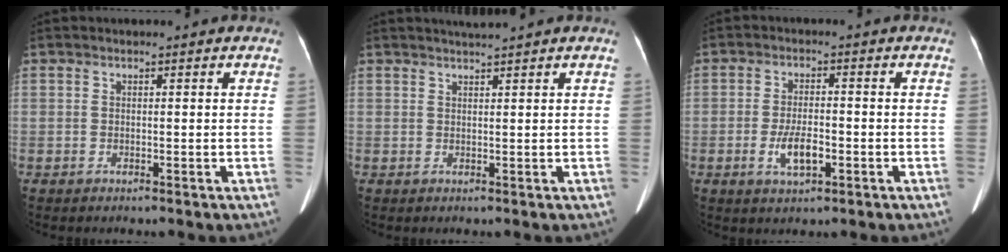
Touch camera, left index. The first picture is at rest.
{"total": 1.9, "force": [1.7, -0.7, 0.5], "torque": [-0.006, 0.006, 0.035]}
{"total": 4.9, "force": [-1.7, 1.7, 4.3], "torque": [-0.088, -0.002, -0.026]}